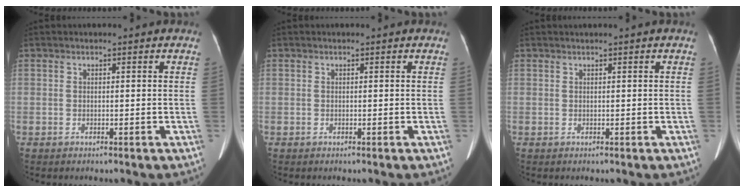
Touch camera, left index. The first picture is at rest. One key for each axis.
{"total": 0.0}
{"total": 0.6, "fx": 0.5, "fy": -0.2, "fz": 0.3, "tx": -0.012, "ty": 0.005, "tz": 0.018}